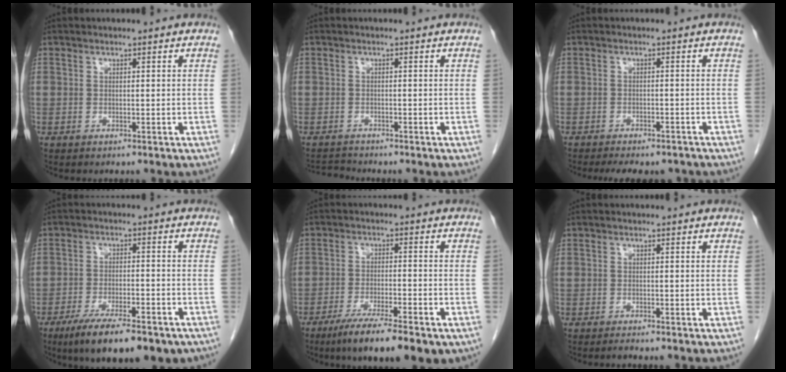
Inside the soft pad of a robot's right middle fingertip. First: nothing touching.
{"total": 1.8, "force": [-1.8, -0.2, -0.4], "torque": [0.006, -0.014, -0.028]}
{"total": 8.9, "force": [-7.5, 3.3, 3.5], "torque": [-0.051, 0.000, -0.089]}
{"total": 14.3, "force": [-10.2, 3.8, 9.3], "torque": [-0.124, -0.014, -0.152]}
{"total": 11.9, "force": [-8.0, 2.0, 8.6], "torque": [-0.129, -0.023, -0.124]}
{"total": 0.8, "force": [-0.7, -0.1, 0.3], "torque": [-0.008, -0.002, -0.009]}